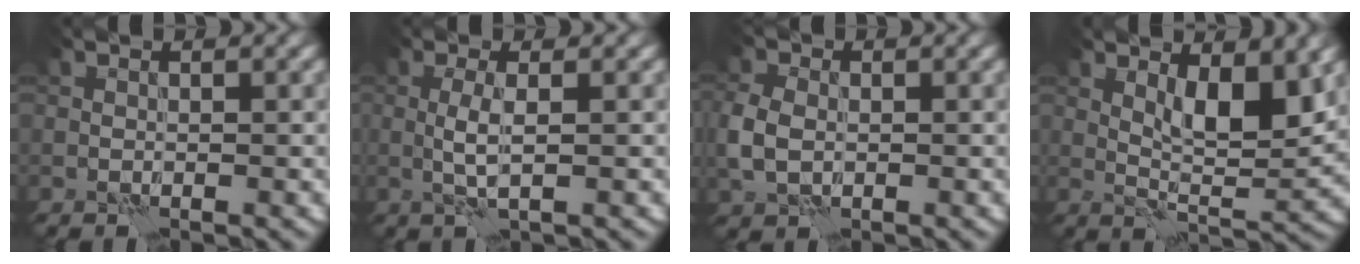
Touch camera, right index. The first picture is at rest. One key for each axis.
{"total": 2.1, "fx": 0.1, "fy": 0.2, "fz": 2.1, "tx": -0.048, "ty": 0.006, "tz": 0.001}
{"total": 4.2, "fx": -0.6, "fy": 3.1, "fz": 2.8, "tx": -0.076, "ty": 0.002, "tz": -0.016}
{"total": 5.8, "fx": 2.2, "fy": 1.9, "fz": 5.0, "tx": -0.083, "ty": -0.001, "tz": 0.040}